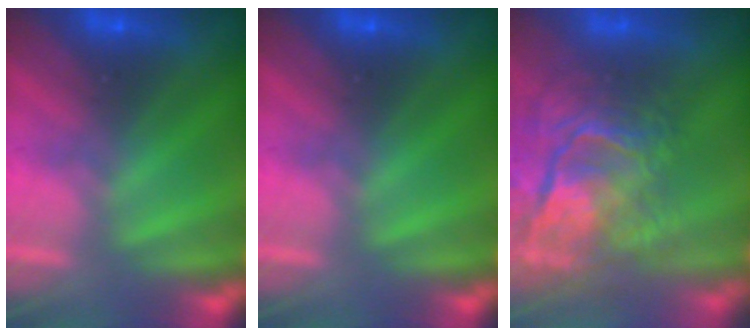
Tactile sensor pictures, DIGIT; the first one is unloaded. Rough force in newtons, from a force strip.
{"total": 0.0}
{"total": 7.4}